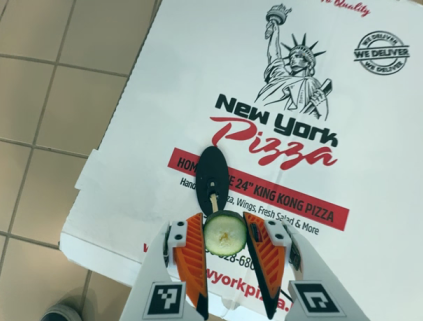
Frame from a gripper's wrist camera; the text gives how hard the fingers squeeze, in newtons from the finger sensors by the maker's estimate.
{"total": 7.9, "left": 8.0, "right": 7.9}